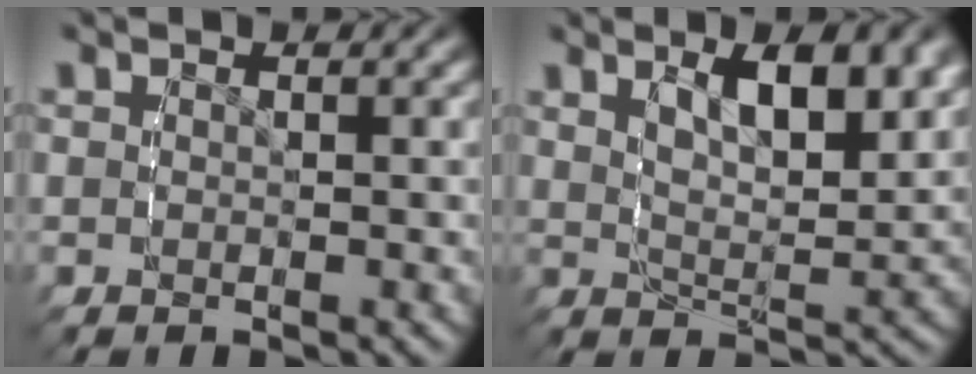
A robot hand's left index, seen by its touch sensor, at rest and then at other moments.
{"total": 5.0, "force": [2.2, 1.6, 4.2], "torque": [-0.078, -0.014, 0.036]}